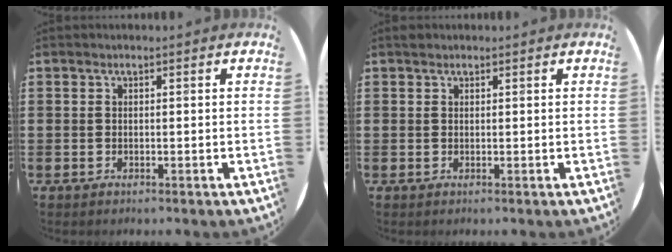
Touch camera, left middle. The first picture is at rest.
{"total": 0.5, "force": [0.5, 0.2, -0.1], "torque": [0.009, 0.001, 0.007]}